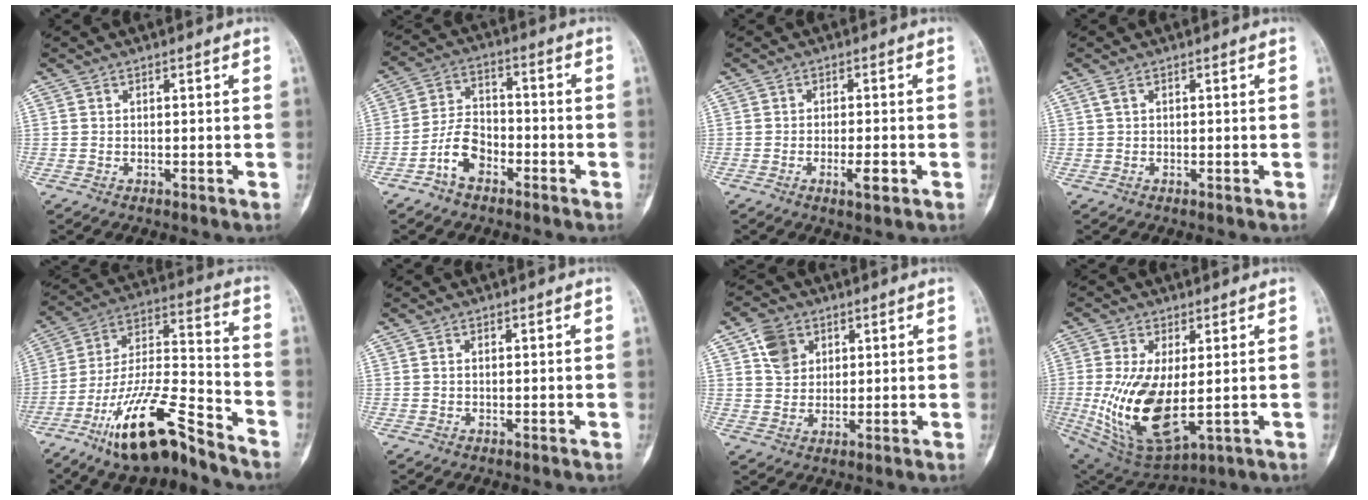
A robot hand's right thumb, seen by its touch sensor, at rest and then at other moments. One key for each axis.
{"total": 7.7, "fx": -4.1, "fy": 4.8, "fz": 4.4, "tx": -0.075, "ty": 0.035, "tz": -0.081}
{"total": 3.6, "fx": -1.4, "fy": 1.1, "fz": 3.1, "tx": -0.053, "ty": 0.000, "tz": -0.022}
{"total": 0.9, "fx": 0.4, "fy": 0.4, "fz": 0.7, "tx": -0.017, "ty": 0.008, "tz": 0.009}
{"total": 17.7, "fx": -12.3, "fy": 4.5, "fz": 11.9, "tx": -0.214, "ty": 0.084, "tz": -0.221}
{"total": 0.5, "fx": 0.1, "fy": 0.3, "fz": 0.4, "tx": -0.014, "ty": 0.003, "tz": 0.003}
{"total": 6.3, "fx": 2.7, "fy": 5.0, "fz": 2.7, "tx": -0.026, "ty": -0.007, "tz": 0.051}
{"total": 16.0, "fx": -0.8, "fy": 7.5, "fz": 14.1, "tx": -0.269, "ty": -0.021, "tz": 0.011}